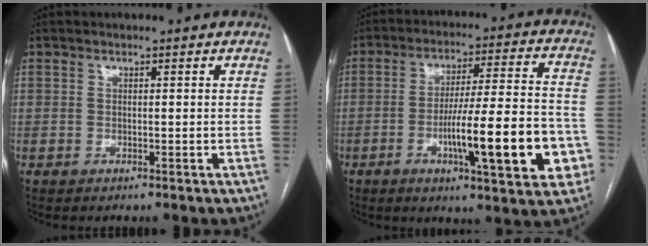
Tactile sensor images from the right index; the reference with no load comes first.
{"total": 17.9, "force": [-5.5, 2.5, 16.9], "torque": [-0.226, 0.014, -0.072]}